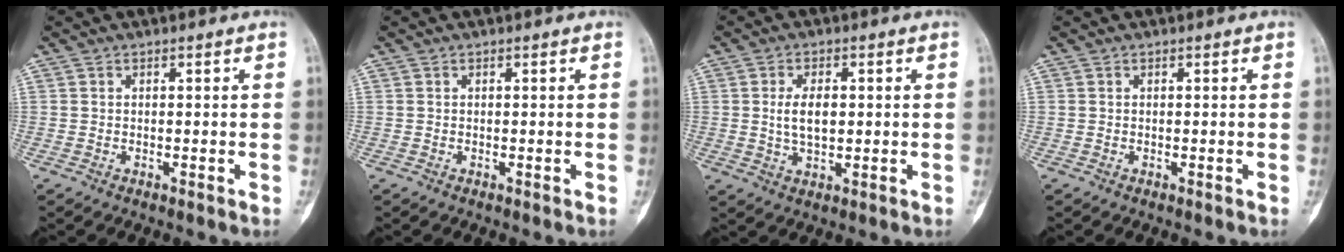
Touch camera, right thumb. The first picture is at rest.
{"total": 0.0}
{"total": 5.3, "force": [0.5, 2.8, 4.5], "torque": [-0.077, -0.003, 0.010]}
{"total": 0.0}